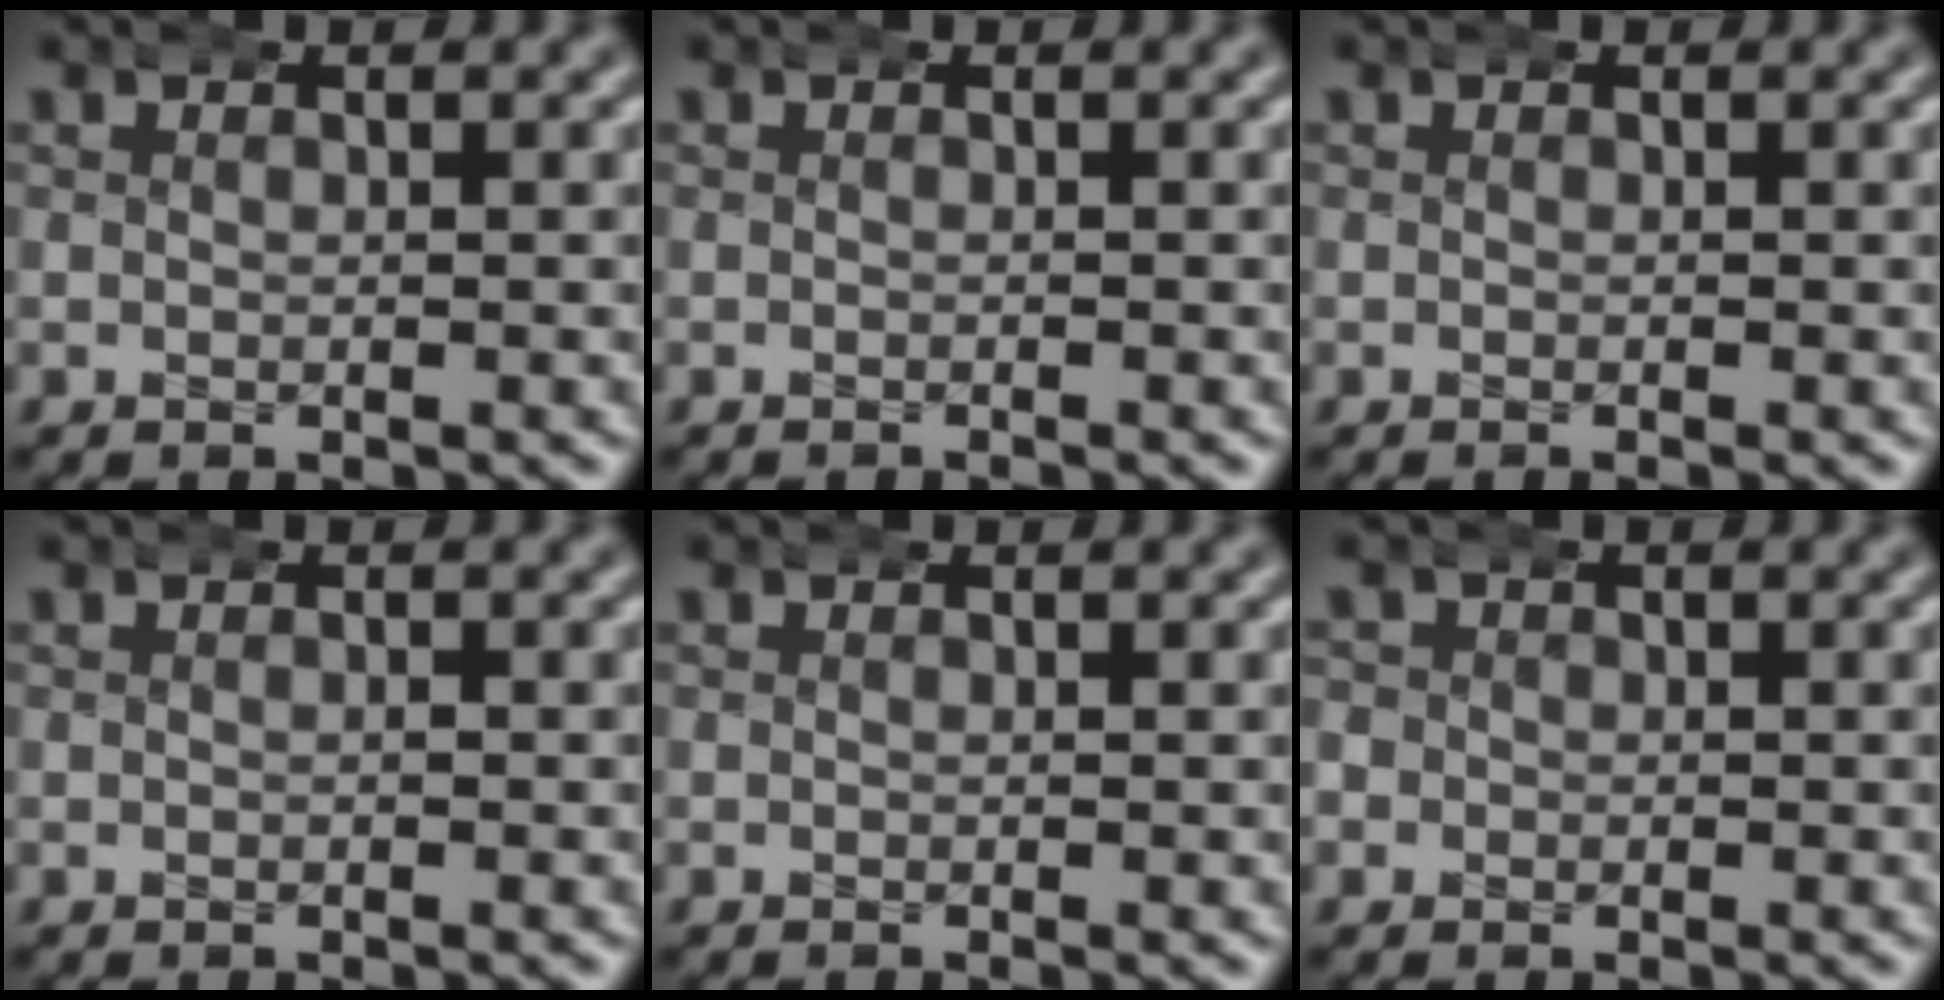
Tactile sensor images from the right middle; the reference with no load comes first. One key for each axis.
{"total": 0.6, "fx": -0.6, "fy": 0.0, "fz": 0.3, "tx": -0.001, "ty": 0.002, "tz": -0.011}
{"total": 0.0}
{"total": 0.0}
{"total": 0.0}
{"total": 2.1, "fx": -0.3, "fy": 2.1, "fz": 0.2, "tx": -0.012, "ty": 0.002, "tz": -0.013}